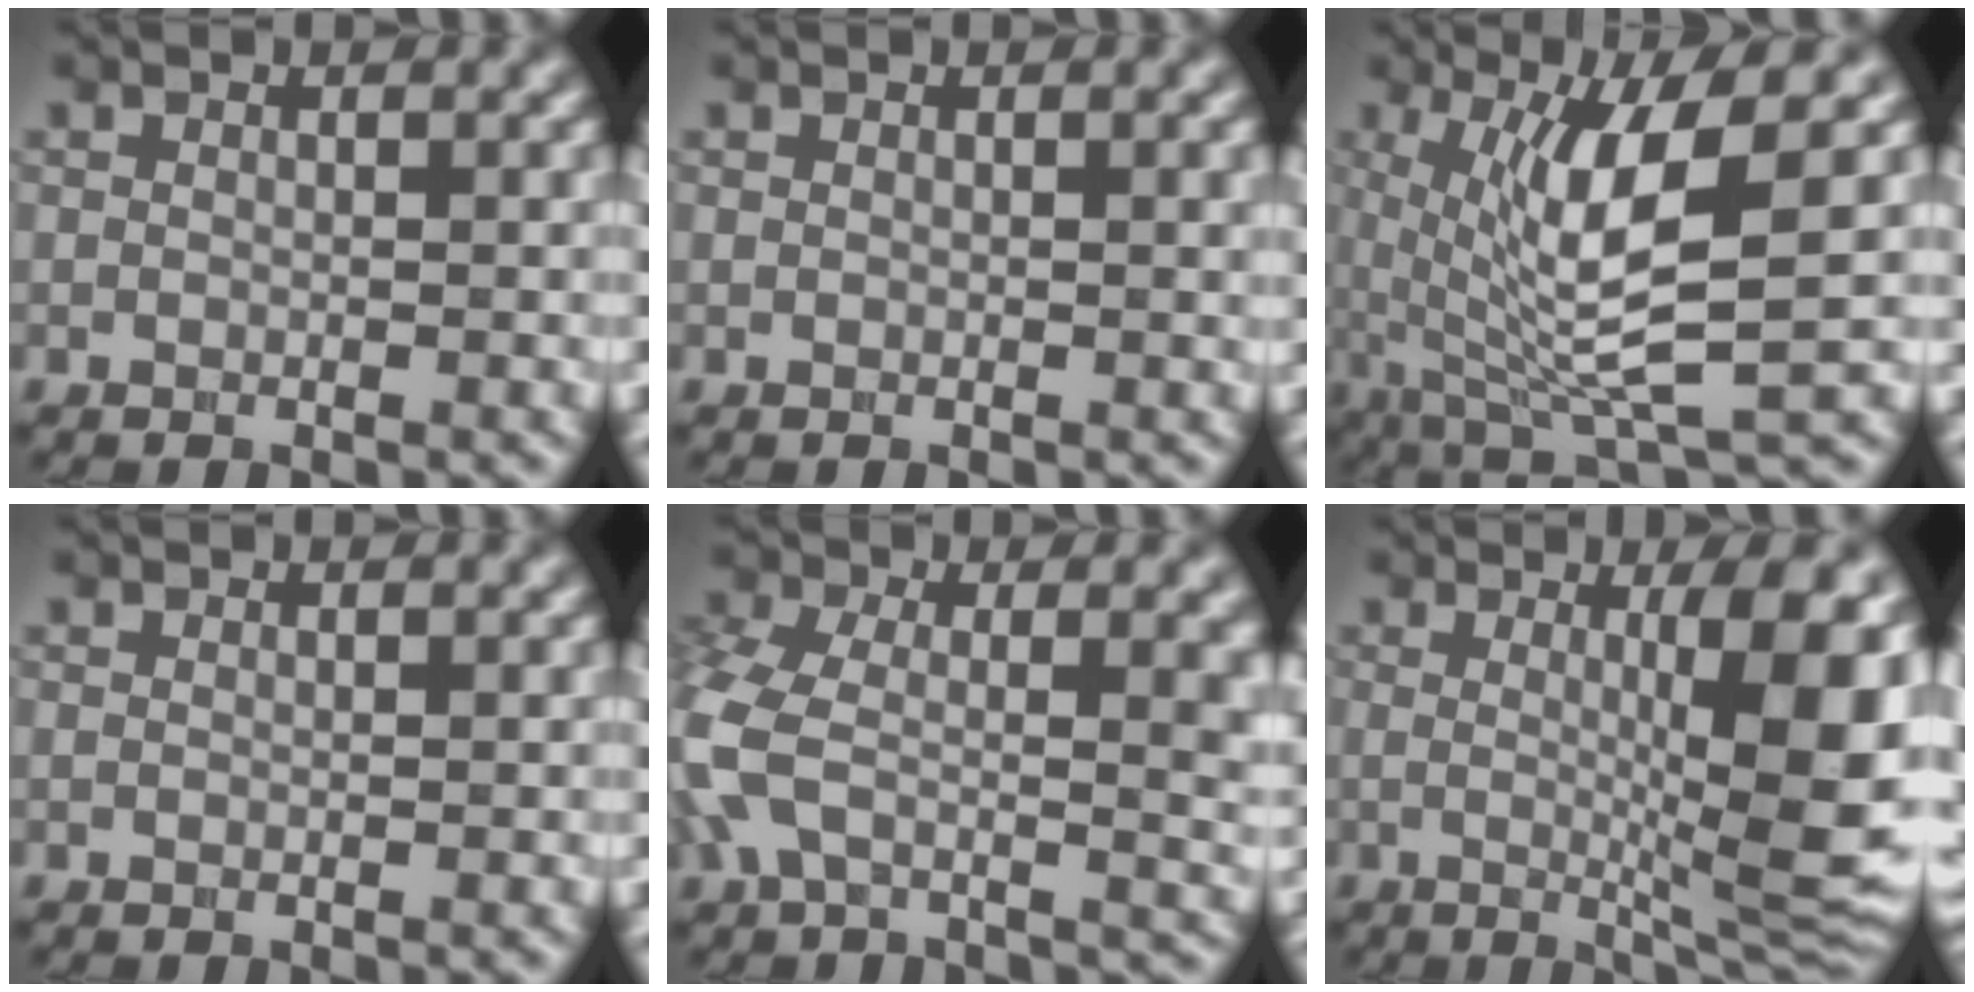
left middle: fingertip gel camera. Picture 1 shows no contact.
{"total": 1.1, "force": [0.4, 0.4, 0.9], "torque": [-0.010, 0.003, 0.006]}
{"total": 8.2, "force": [0.8, 1.8, 8.0], "torque": [-0.154, -0.008, 0.030]}
{"total": 0.0}
{"total": 10.3, "force": [-0.9, 5.2, 8.8], "torque": [-0.226, -0.019, -0.011]}
{"total": 10.2, "force": [0.5, 2.0, 10.0], "torque": [-0.128, -0.011, 0.022]}